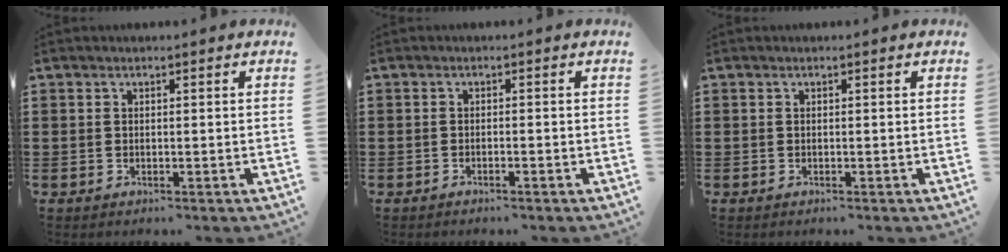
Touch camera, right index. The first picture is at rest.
{"total": 0.7, "force": [-0.7, 0.0, 0.2], "torque": [-0.006, -0.001, -0.013]}
{"total": 0.0}